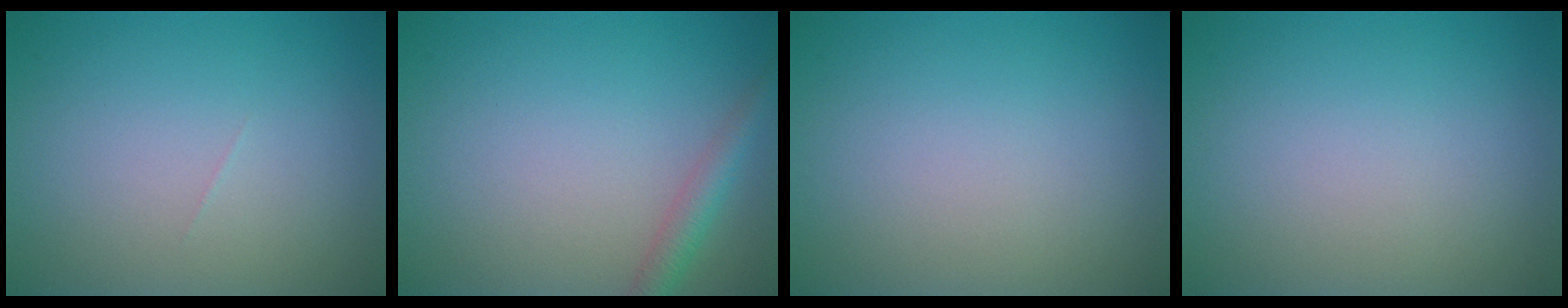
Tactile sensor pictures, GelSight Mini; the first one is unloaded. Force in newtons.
{"total": 2.2, "press": 2.2, "slide": 0.1}
{"total": 0.0}
{"total": 0.0}